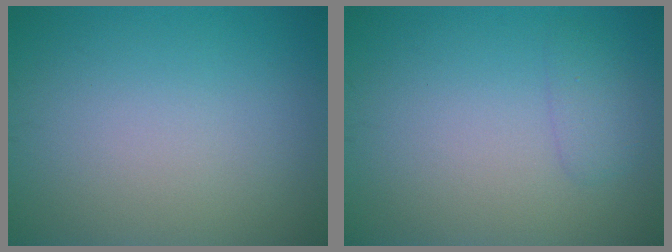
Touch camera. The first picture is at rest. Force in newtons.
{"total": 1.4, "press": 1.4, "slide": 0.1}